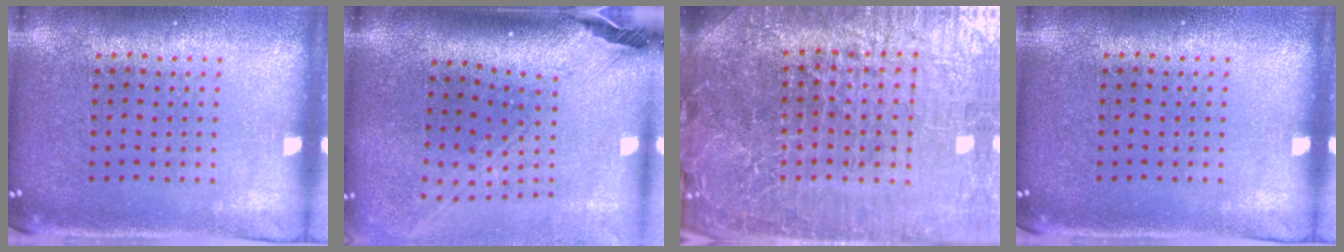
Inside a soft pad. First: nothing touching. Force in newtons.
{"total": 2.8, "press": 2.0, "slide": 1.9}
{"total": 7.5, "press": 6.5, "slide": 3.6}
{"total": 0.0}